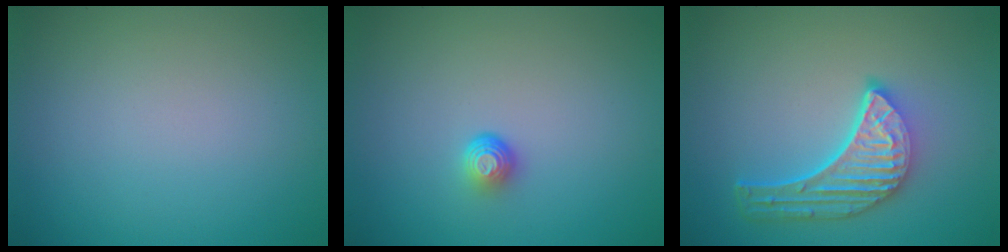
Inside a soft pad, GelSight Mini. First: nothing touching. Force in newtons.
{"total": 1.5, "press": 1.0, "slide": 1.2}
{"total": 5.4, "press": 4.1, "slide": 3.5}